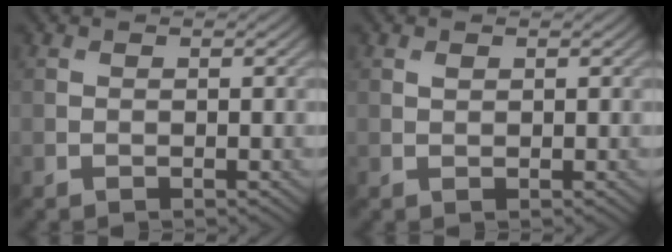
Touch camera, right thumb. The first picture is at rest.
{"total": 0.6, "force": [0.3, 0.3, 0.4], "torque": [-0.010, -0.001, 0.007]}